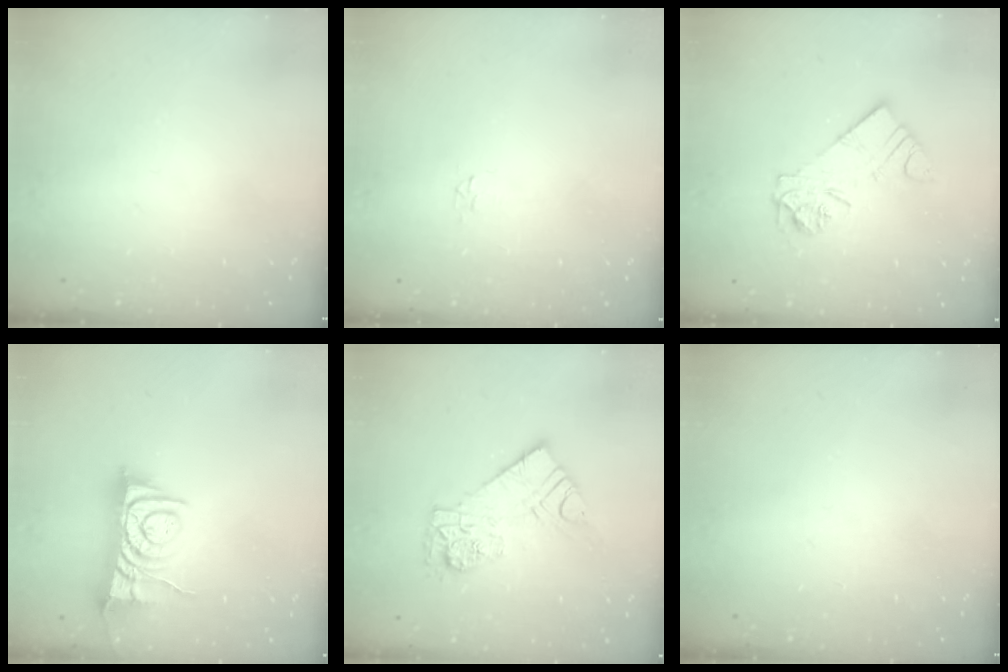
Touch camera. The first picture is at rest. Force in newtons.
{"total": 1.9, "press": 1.9, "slide": 0.3}
{"total": 9.9, "press": 9.9, "slide": 0.7}
{"total": 8.2, "press": 8.1, "slide": 1.0}
{"total": 11.7, "press": 11.6, "slide": 1.0}
{"total": 0.0}